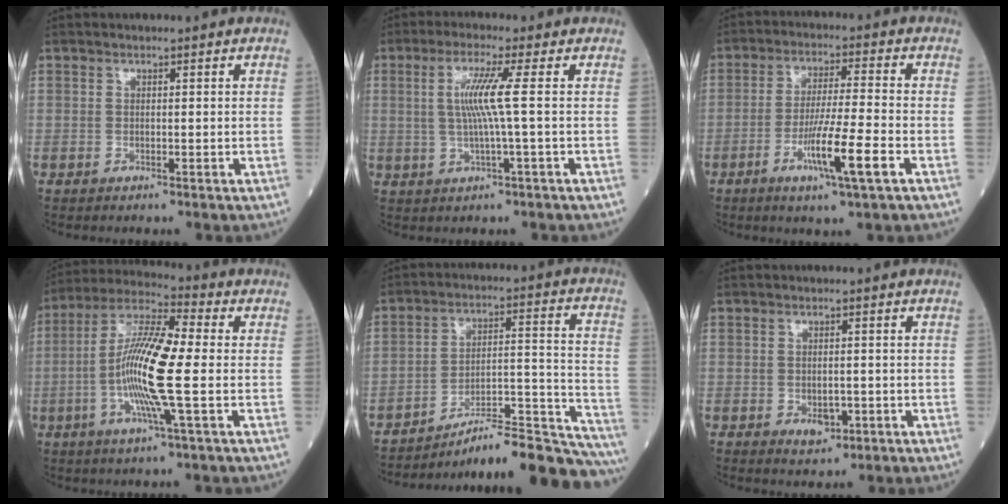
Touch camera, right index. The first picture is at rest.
{"total": 6.0, "force": [0.6, -1.1, 5.9], "torque": [-0.123, 0.002, 0.015]}
{"total": 9.3, "force": [-4.0, -0.3, 8.4], "torque": [-0.156, -0.014, -0.071]}
{"total": 13.7, "force": [-1.6, 0.7, 13.6], "torque": [-0.266, 0.000, -0.039]}
{"total": 22.0, "force": [-20.6, 0.6, 7.8], "torque": [-0.051, 0.032, -0.294]}
{"total": 2.8, "force": [-0.8, 1.7, 2.0], "torque": [-0.031, 0.002, -0.001]}